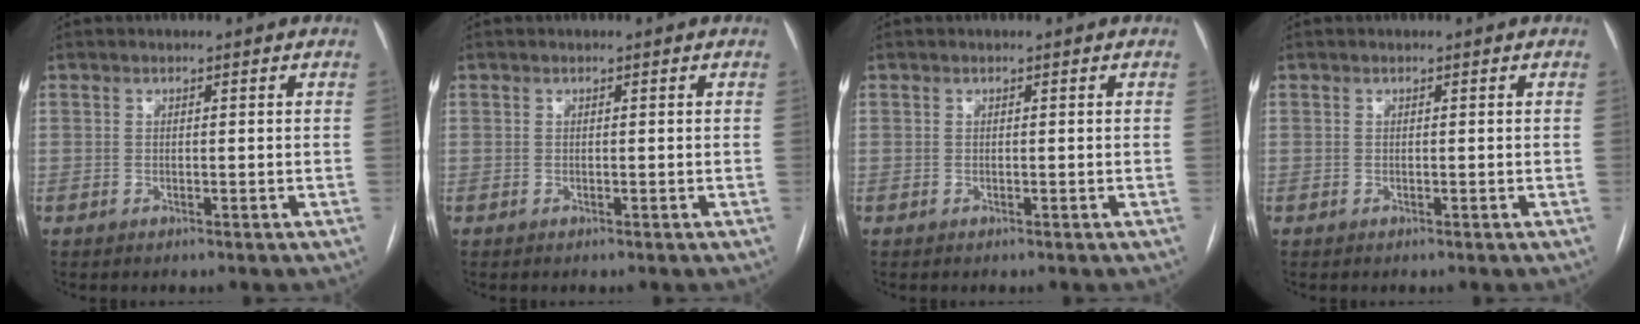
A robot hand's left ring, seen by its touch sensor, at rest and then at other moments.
{"total": 0.0}
{"total": 0.0}
{"total": 0.0}